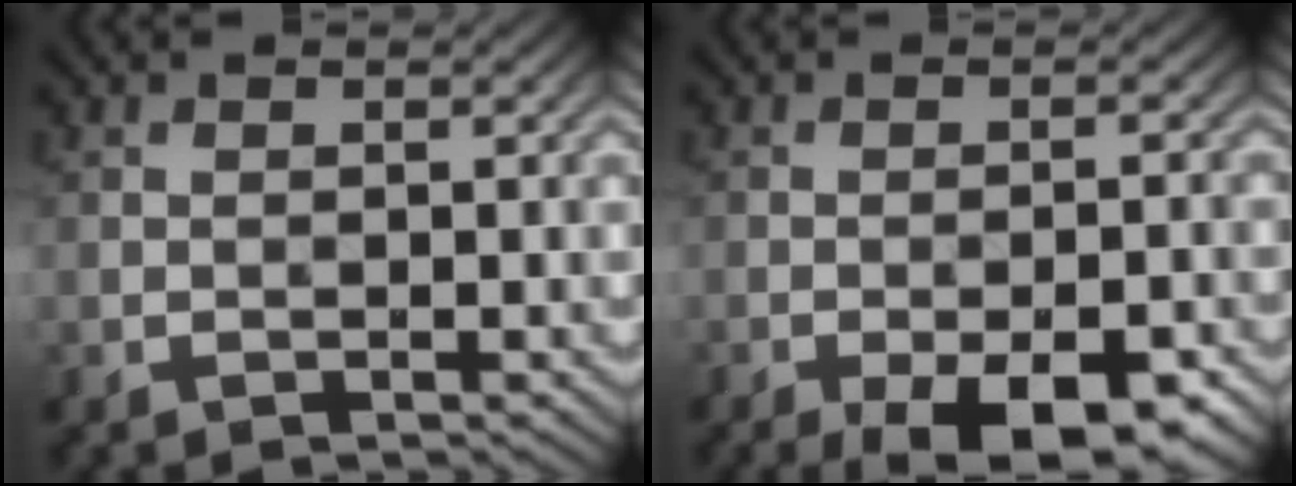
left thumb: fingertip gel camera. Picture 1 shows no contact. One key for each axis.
{"total": 10.4, "fx": -6.8, "fy": 3.8, "fz": 6.9, "tx": -0.104, "ty": -0.010, "tz": -0.089}